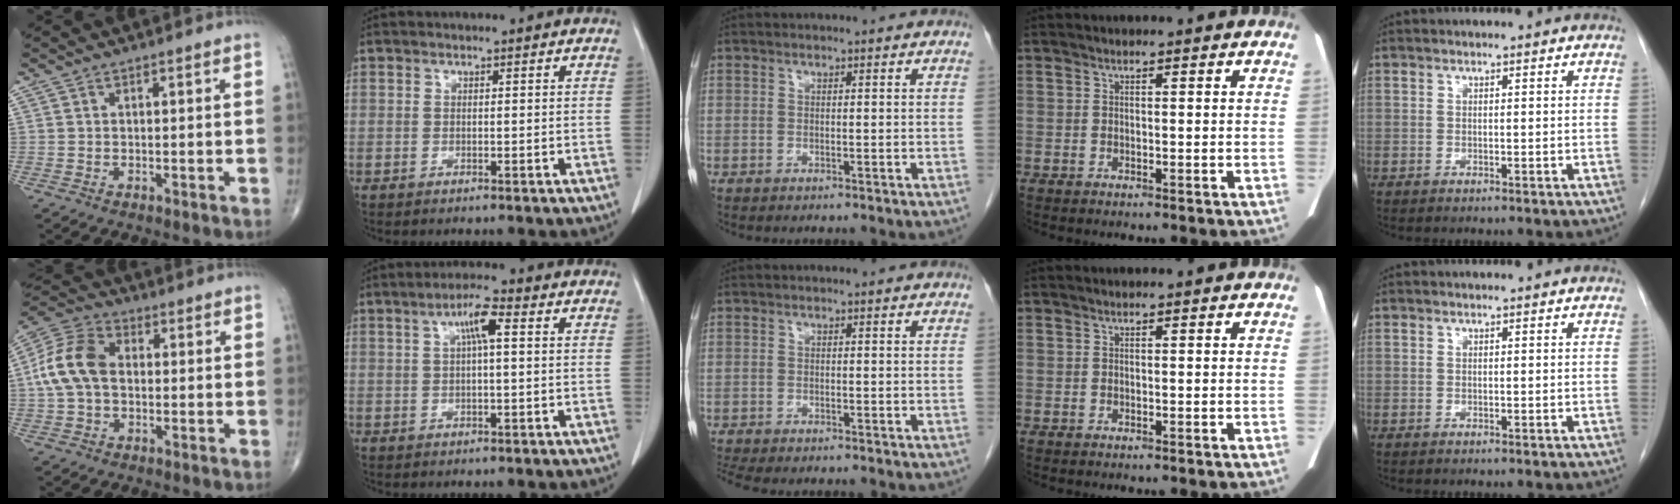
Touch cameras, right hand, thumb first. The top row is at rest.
{"thumb": {"total": 11.4, "force": [0.3, 7.8, 8.3], "torque": [-0.170, 0.032, -0.004]}, "index": {"total": 4.5, "force": [1.1, 0.5, 4.3], "torque": [-0.081, 0.013, 0.020]}, "middle": {"total": 7.6, "force": [-6.7, 1.6, 3.3], "torque": [-0.053, -0.006, -0.097]}}